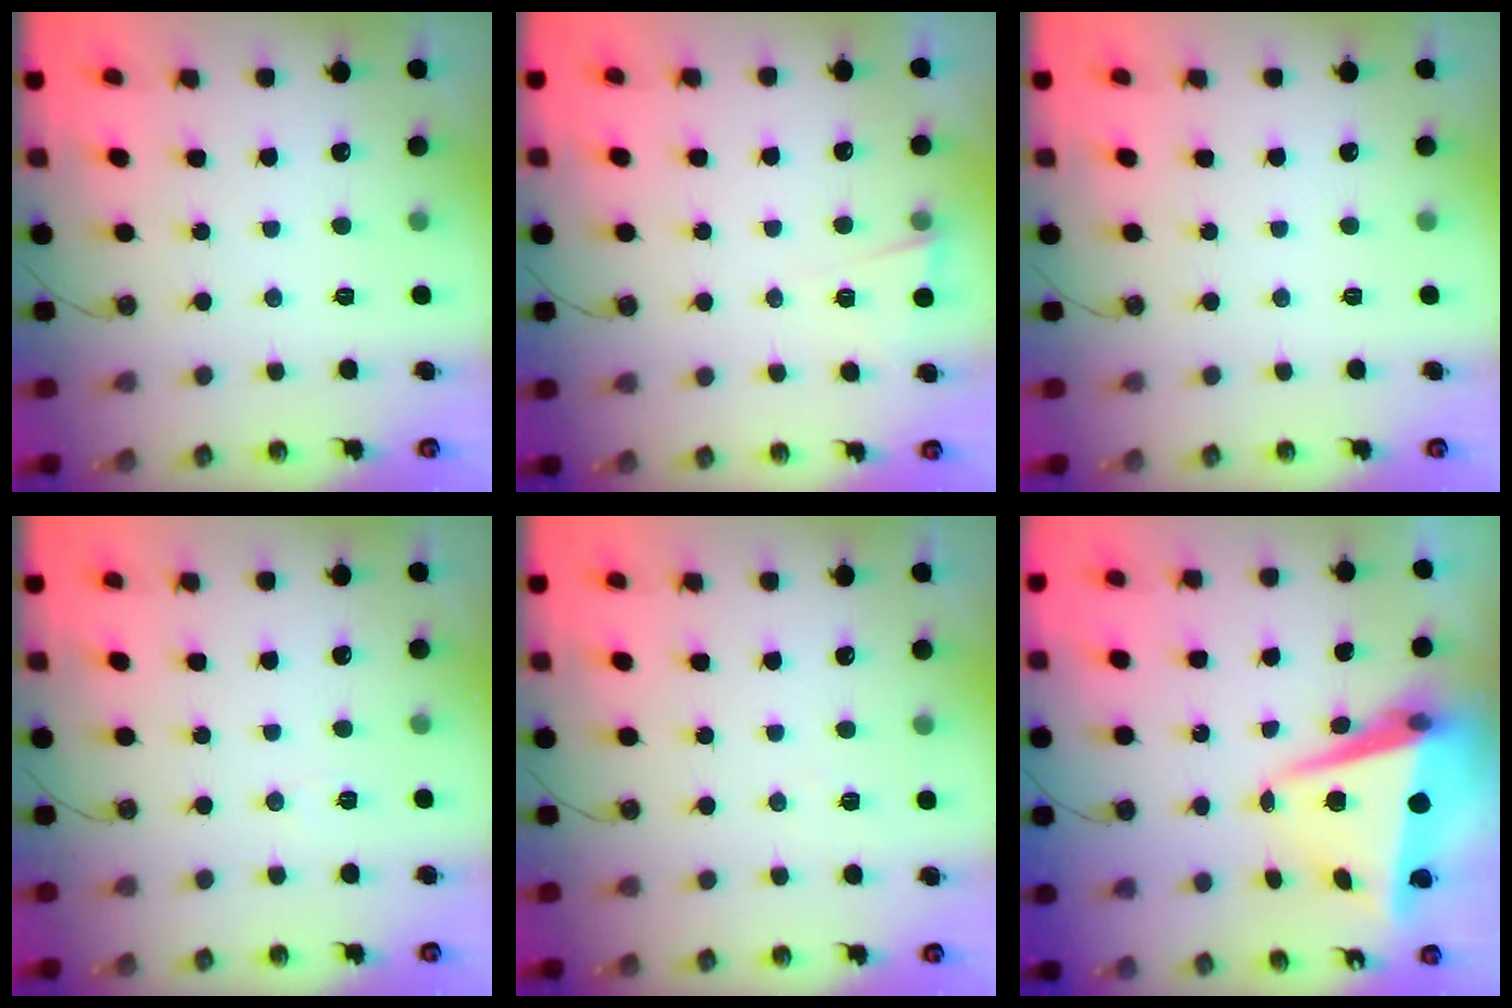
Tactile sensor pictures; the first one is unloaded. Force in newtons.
{"total": 2.9, "press": 2.7, "slide": 1.1}
{"total": 0.0}
{"total": 5.4, "press": 3.0, "slide": 4.4}
{"total": 5.0, "press": 3.5, "slide": 3.5}
{"total": 10.5, "press": 10.2, "slide": 2.5}